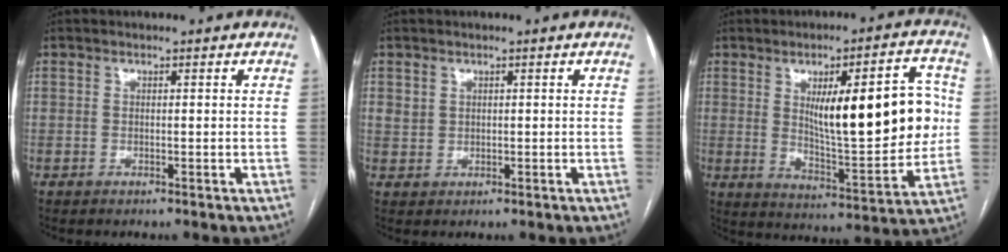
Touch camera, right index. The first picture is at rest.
{"total": 1.9, "force": [0.8, 1.6, 0.4], "torque": [0.000, 0.008, 0.016]}
{"total": 18.9, "force": [2.8, 4.7, 18.1], "torque": [-0.256, 0.012, 0.053]}